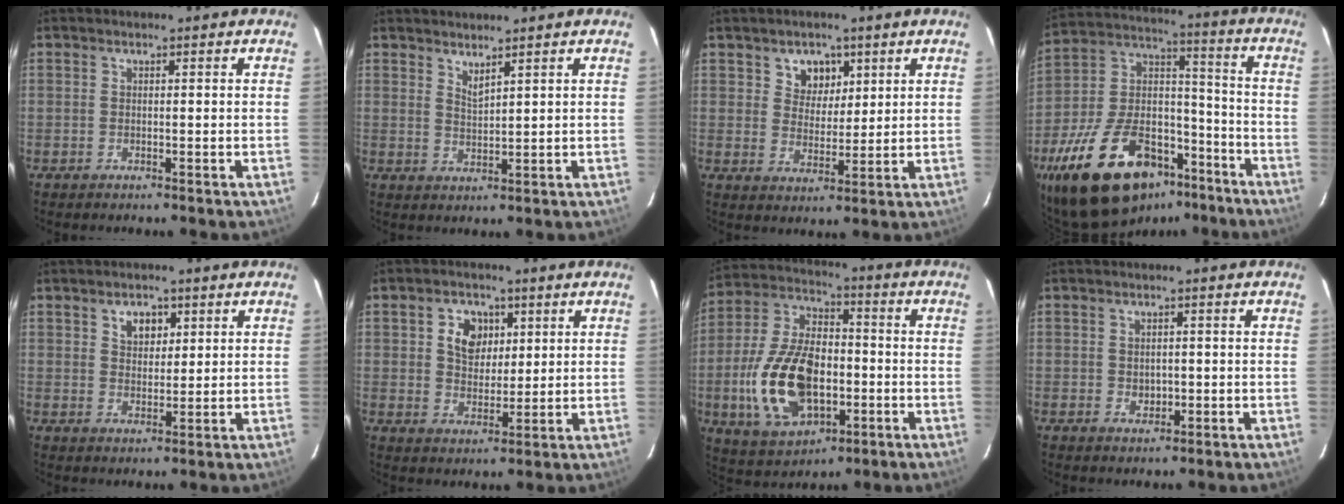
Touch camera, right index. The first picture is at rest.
{"total": 2.4, "force": [2.1, 0.1, 1.2], "torque": [-0.020, -0.001, 0.036]}
{"total": 5.5, "force": [2.8, 4.5, 1.6], "torque": [-0.020, 0.006, 0.053]}
{"total": 25.8, "force": [-16.5, 12.7, 15.3], "torque": [-0.302, 0.014, -0.263]}
{"total": 4.6, "force": [2.2, 3.3, 2.3], "torque": [-0.027, 0.005, 0.040]}
{"total": 6.7, "force": [2.2, 5.3, 3.5], "torque": [-0.060, 0.012, 0.043]}
{"total": 18.9, "force": [-4.4, 10.7, 15.0], "torque": [-0.322, 0.003, -0.064]}
{"total": 2.3, "force": [-0.2, 1.9, 1.3], "torque": [-0.017, 0.001, 0.000]}